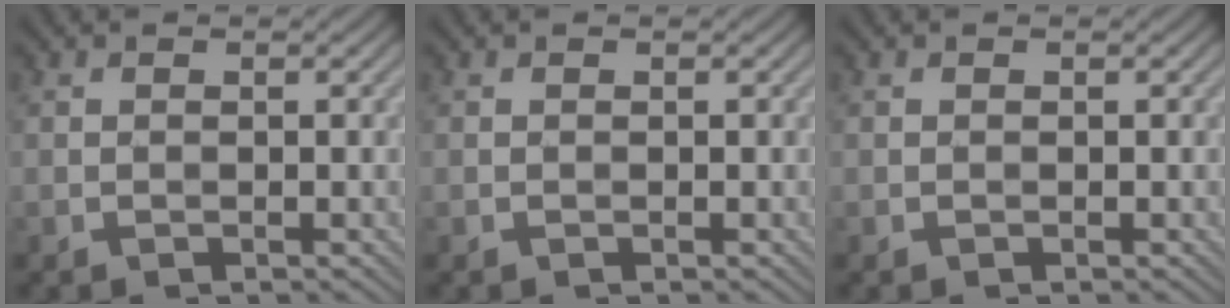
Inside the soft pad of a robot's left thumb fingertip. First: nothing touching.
{"total": 0.0}
{"total": 0.0}